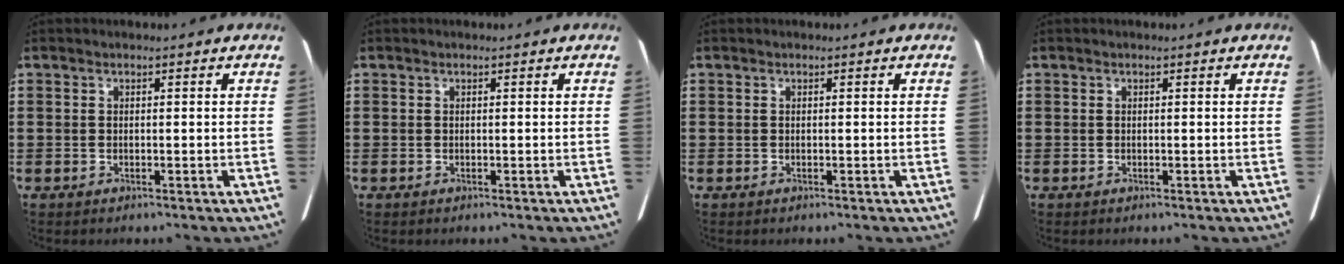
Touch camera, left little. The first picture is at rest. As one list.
[{"total": 0.0}, {"total": 0.0}, {"total": 0.0}]